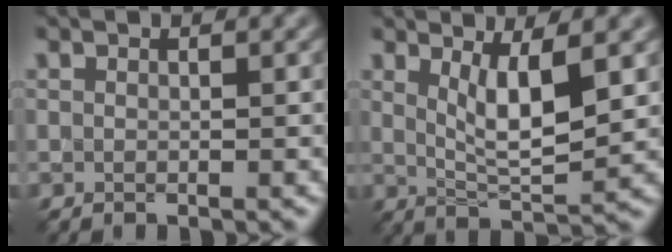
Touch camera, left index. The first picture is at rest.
{"total": 4.5, "force": [1.6, 1.1, 4.1], "torque": [-0.073, -0.013, 0.034]}